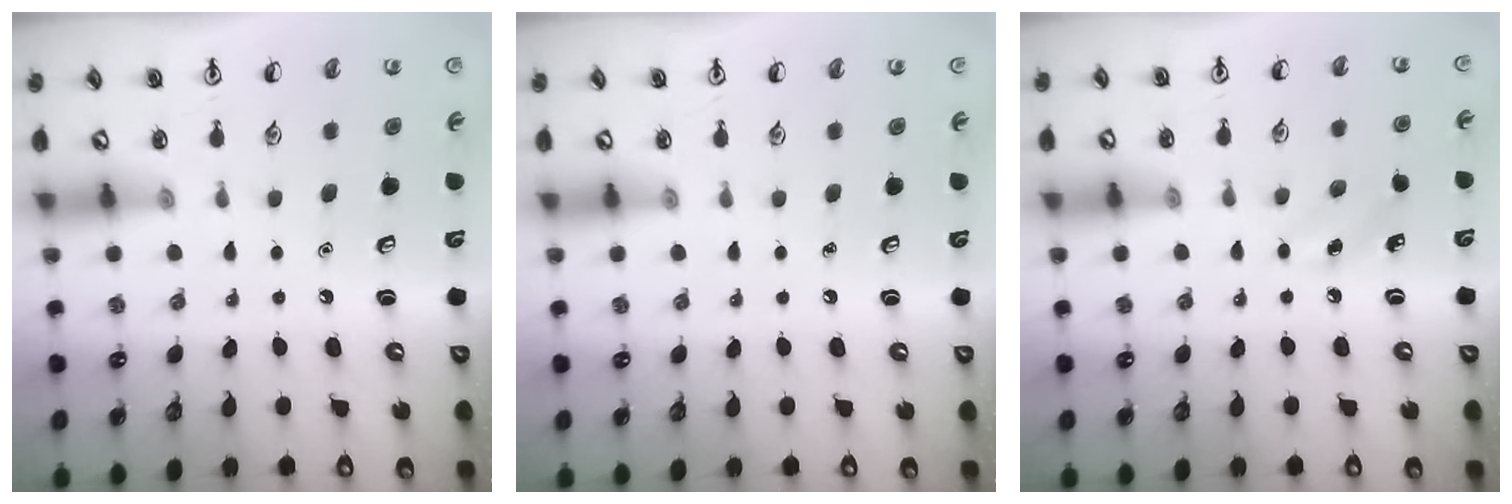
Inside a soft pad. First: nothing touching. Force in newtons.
{"total": 0.0}
{"total": 6.9, "press": 6.6, "slide": 2.1}